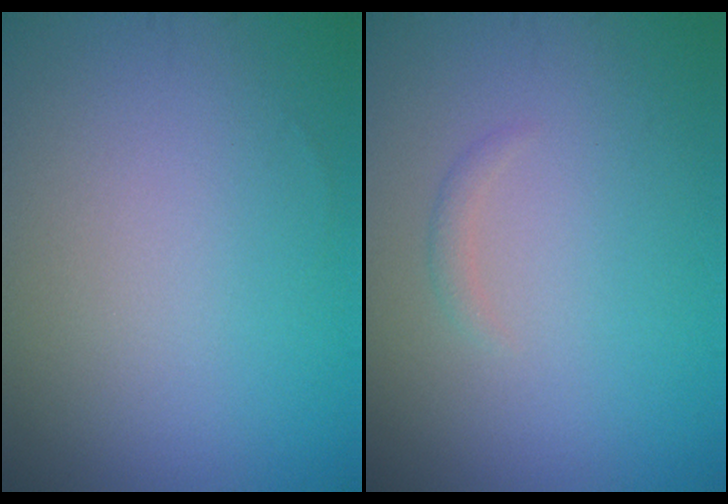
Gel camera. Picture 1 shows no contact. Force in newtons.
{"total": 0.7, "press": 0.7, "slide": 0.0}